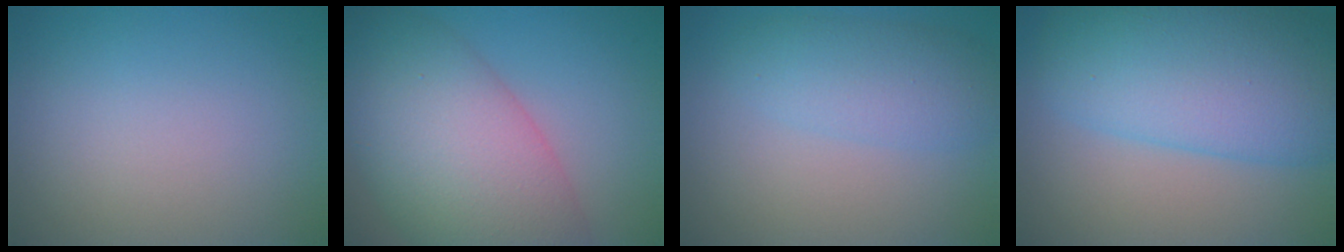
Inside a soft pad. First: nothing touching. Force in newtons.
{"total": 11.2, "press": 11.2, "slide": 0.4}
{"total": 4.0, "press": 4.0, "slide": 0.1}
{"total": 10.8, "press": 10.7, "slide": 0.5}